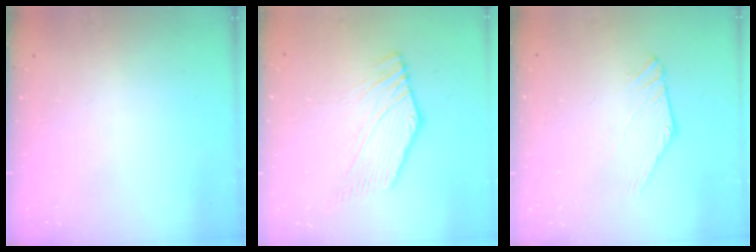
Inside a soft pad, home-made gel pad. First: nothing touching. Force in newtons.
{"total": 3.1, "press": 2.8, "slide": 1.3}
{"total": 1.4, "press": 1.4, "slide": 0.0}